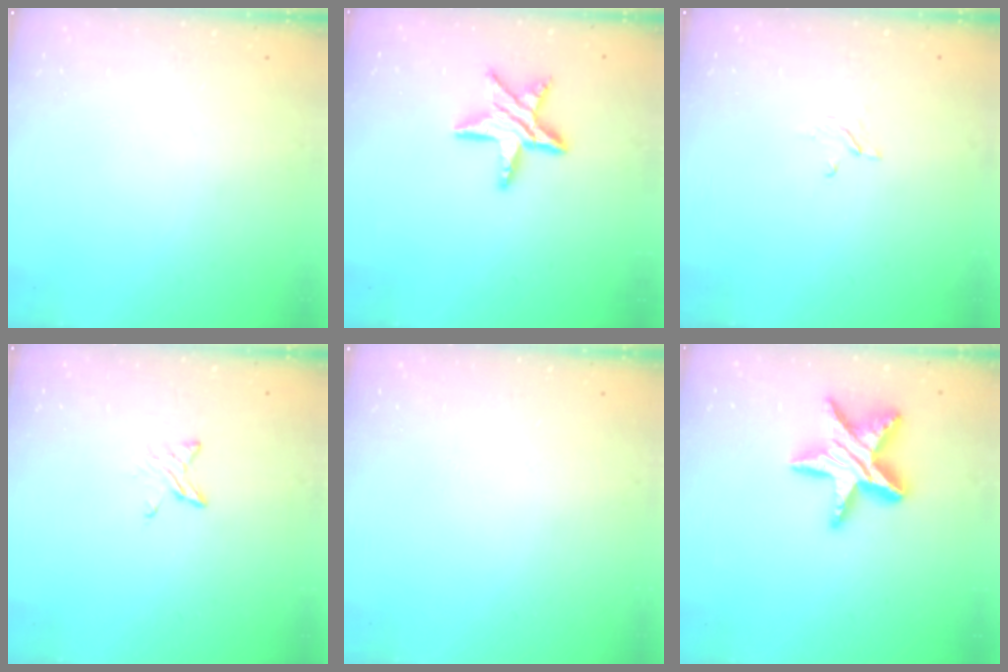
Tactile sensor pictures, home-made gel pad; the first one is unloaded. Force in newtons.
{"total": 13.0, "press": 13.0, "slide": 1.2}
{"total": 2.6, "press": 2.6, "slide": 0.3}
{"total": 3.0, "press": 3.0, "slide": 0.3}
{"total": 0.0}
{"total": 15.3, "press": 15.3, "slide": 0.6}